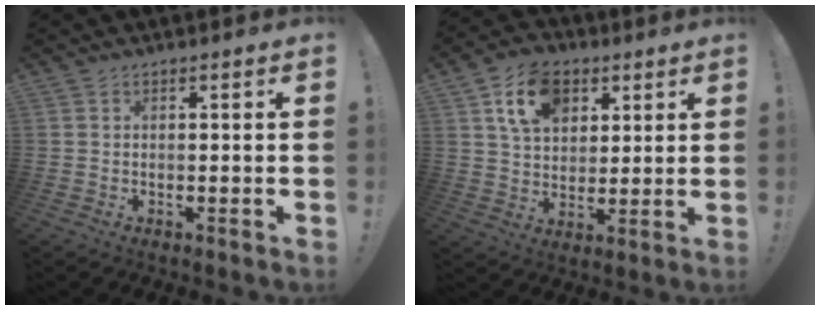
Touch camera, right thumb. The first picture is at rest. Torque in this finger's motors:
{"motor_torque": [-0.11, 1.00, -0.09, 0.32, 0.04]}